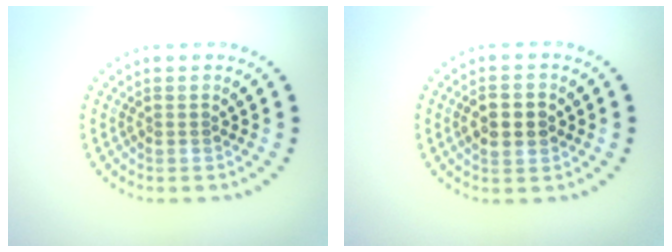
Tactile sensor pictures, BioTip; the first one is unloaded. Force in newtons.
{"total": 3.8, "press": 3.8, "slide": 0.2}